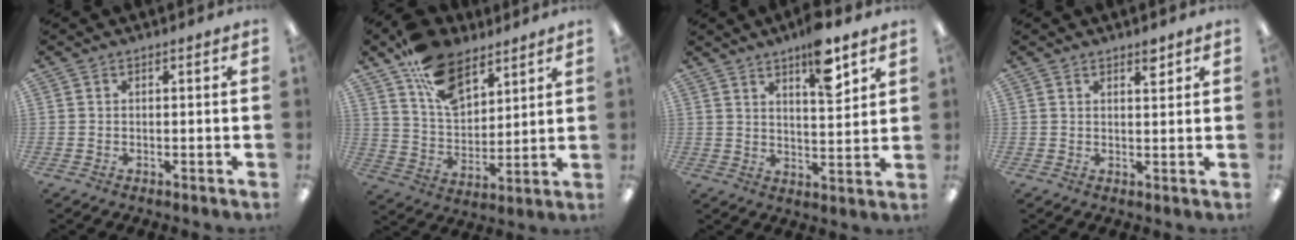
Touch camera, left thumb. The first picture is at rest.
{"total": 14.7, "force": [9.3, 8.3, 7.8], "torque": [-0.136, -0.039, 0.176]}
{"total": 11.3, "force": [7.4, 3.6, 7.7], "torque": [-0.103, -0.039, 0.121]}
{"total": 3.0, "force": [2.3, 0.9, 1.6], "torque": [-0.011, -0.012, 0.036]}